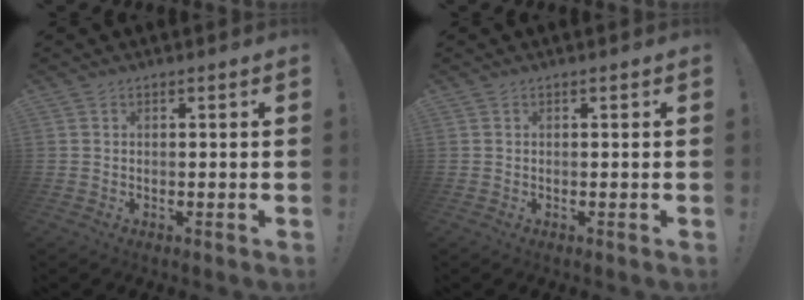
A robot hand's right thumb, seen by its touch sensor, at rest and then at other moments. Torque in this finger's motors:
{"motor_torque": [-0.08, -0.07, -0.02, 0.12, 0.03]}